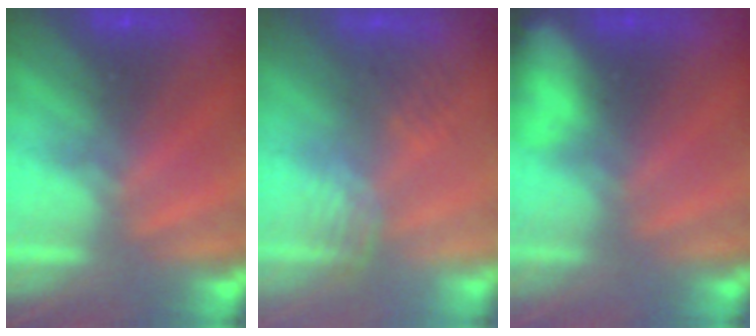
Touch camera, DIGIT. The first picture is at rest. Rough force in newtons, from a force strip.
{"total": 2.8}
{"total": 8.3}